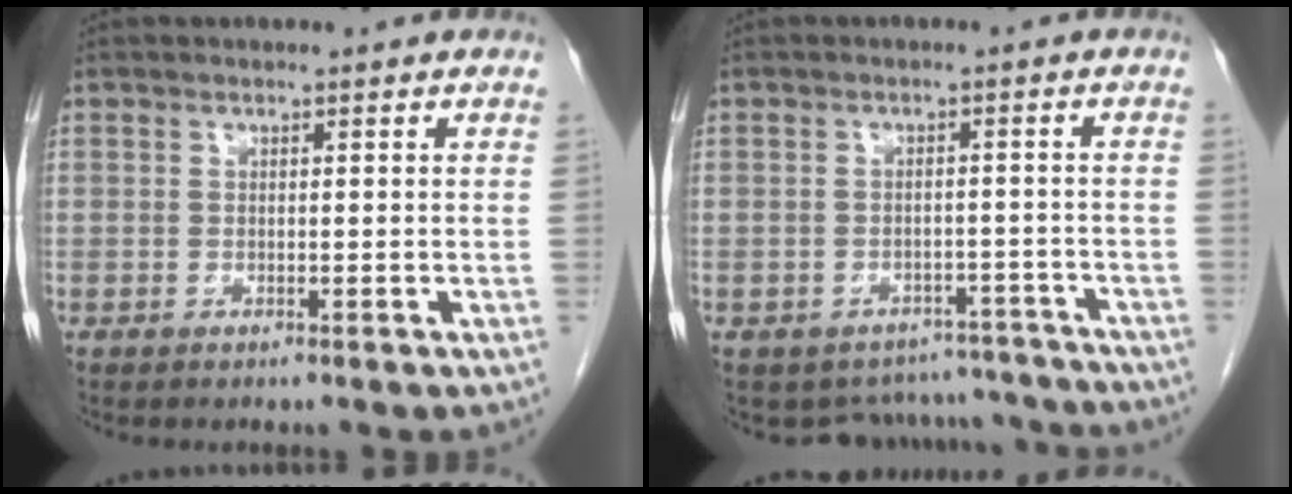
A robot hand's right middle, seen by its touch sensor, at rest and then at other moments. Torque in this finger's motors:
{"motor_torque": [0.68, -0.67, 0.07, 0.01]}